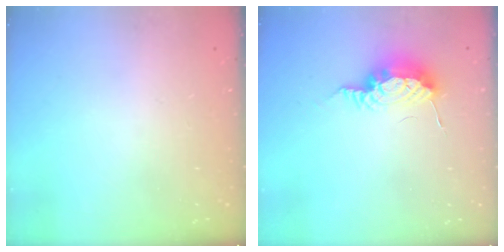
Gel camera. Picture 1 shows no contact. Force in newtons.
{"total": 16.8, "press": 12.3, "slide": 11.4}